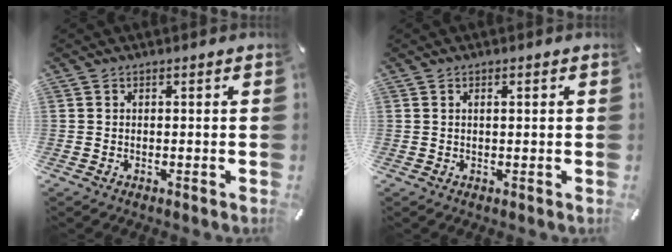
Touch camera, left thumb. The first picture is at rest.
{"total": 1.2, "force": [0.3, 0.4, 1.1], "torque": [-0.021, 0.003, 0.004]}